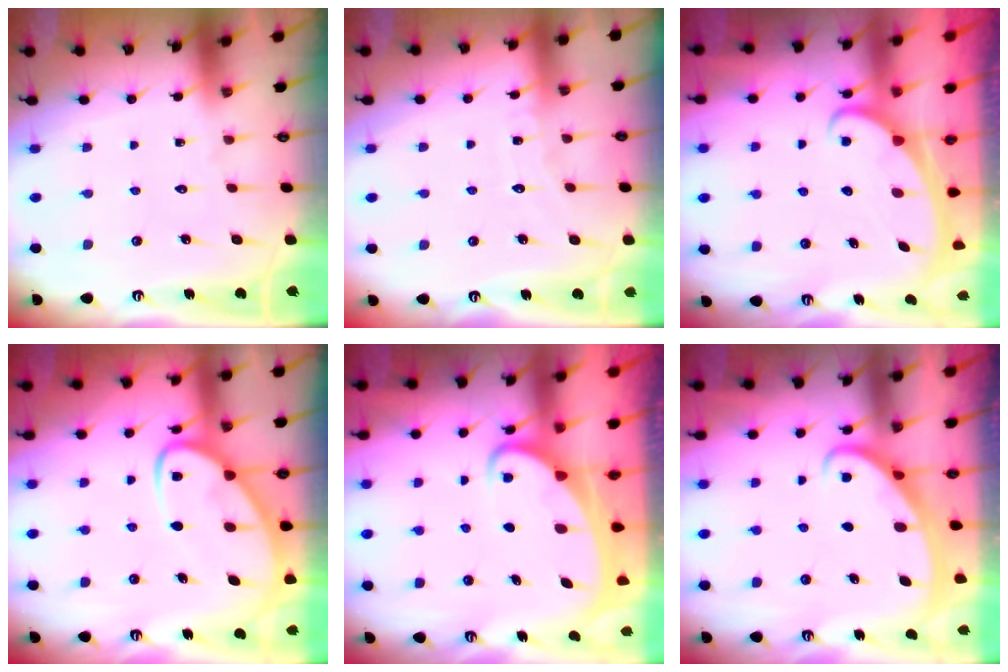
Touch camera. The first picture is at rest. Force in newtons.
{"total": 6.5, "press": 6.5, "slide": 0.4}
{"total": 2.4, "press": 2.3, "slide": 0.4}
{"total": 10.2, "press": 10.2, "slide": 0.9}
{"total": 3.5, "press": 3.5, "slide": 0.5}
{"total": 2.4, "press": 2.4, "slide": 0.4}